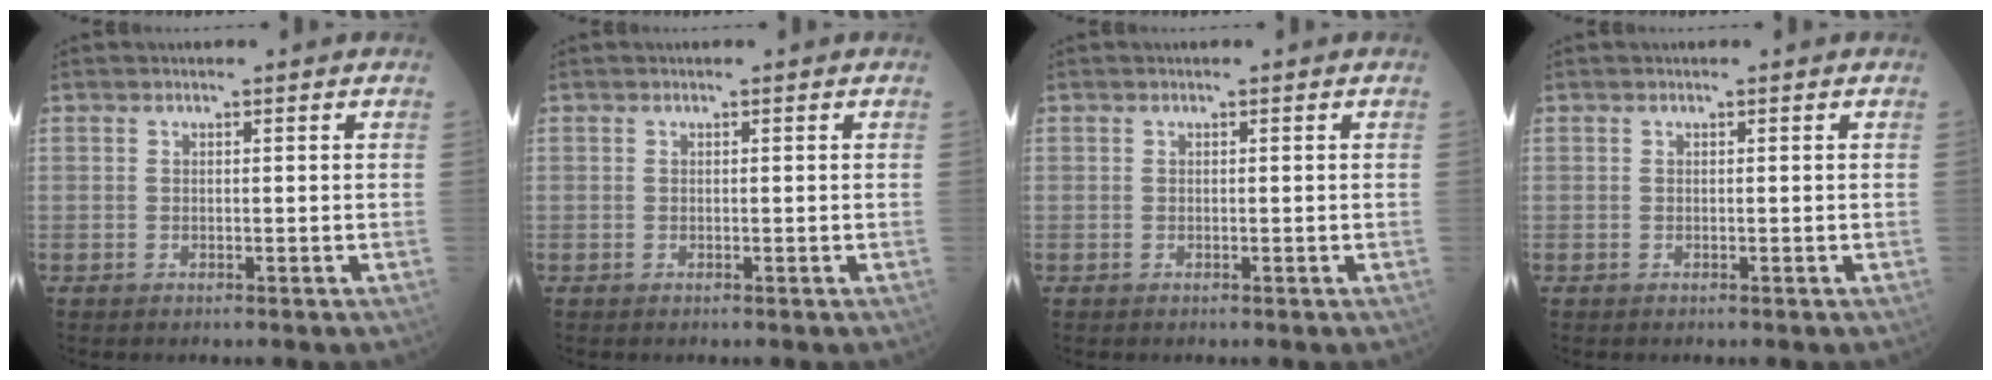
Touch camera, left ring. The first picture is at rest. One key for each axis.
{"total": 0.0}
{"total": 0.0}
{"total": 0.0}